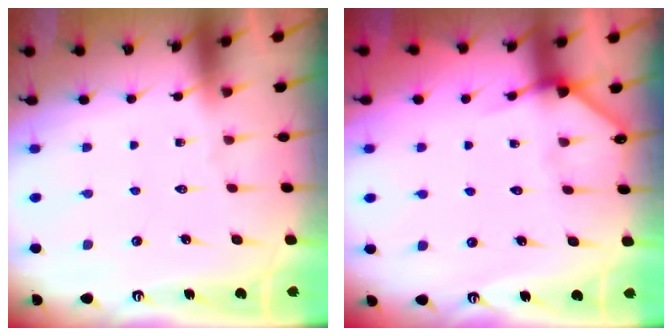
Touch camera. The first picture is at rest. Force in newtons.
{"total": 3.7, "press": 3.7, "slide": 0.3}